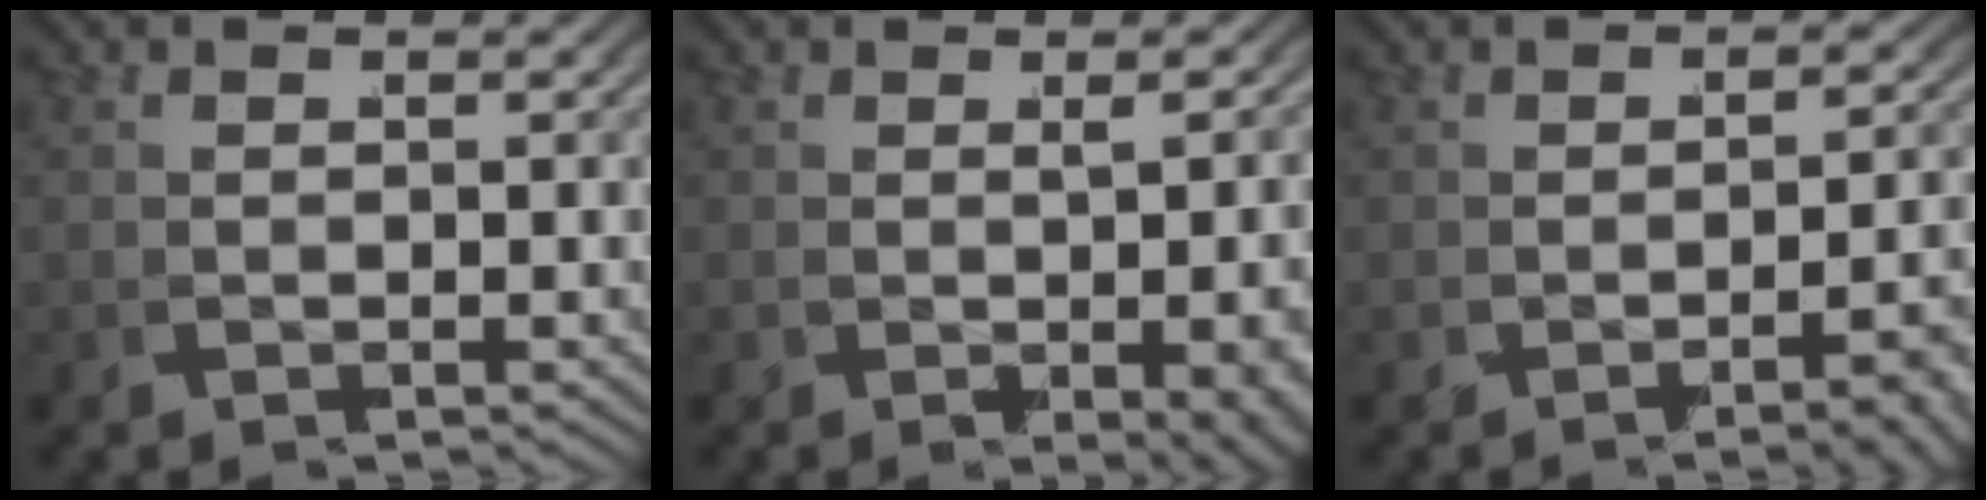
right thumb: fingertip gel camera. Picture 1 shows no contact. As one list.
[{"total": 3.4, "force": [-0.2, 0.6, 3.3], "torque": [-0.039, -0.008, 0.008]}, {"total": 3.6, "force": [-2.0, 0.4, 3.0], "torque": [-0.027, 0.019, -0.039]}]